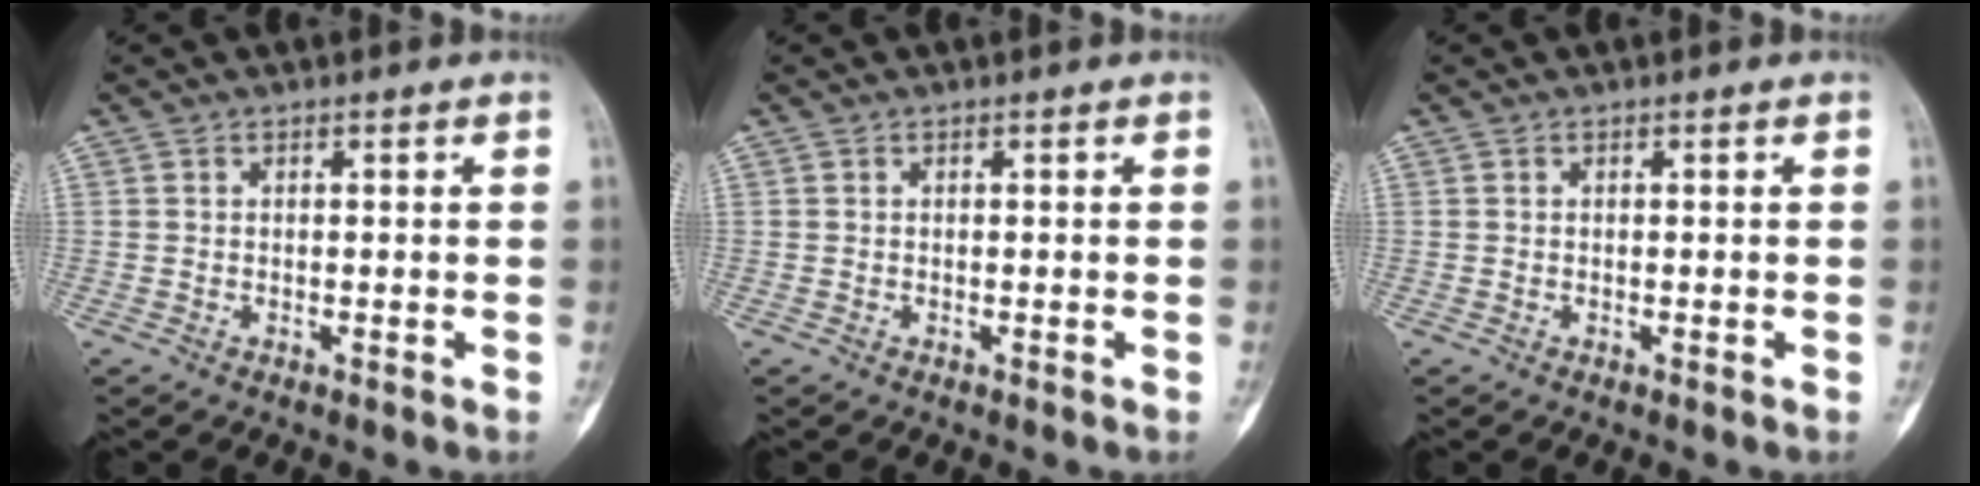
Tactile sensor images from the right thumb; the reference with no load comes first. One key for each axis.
{"total": 0.0}
{"total": 0.0}